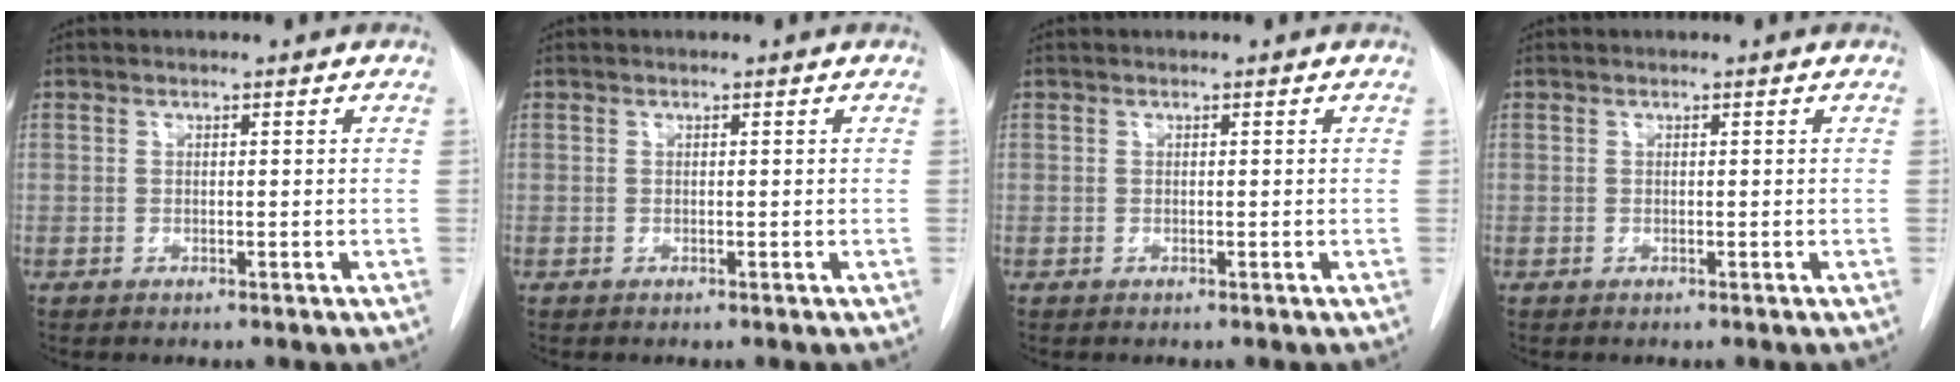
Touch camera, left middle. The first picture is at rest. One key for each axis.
{"total": 0.0}
{"total": 0.0}
{"total": 0.0}